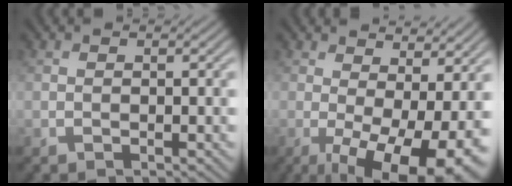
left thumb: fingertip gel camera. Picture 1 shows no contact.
{"total": 12.3, "force": [-2.0, 4.5, 11.3], "torque": [-0.151, 0.002, -0.020]}